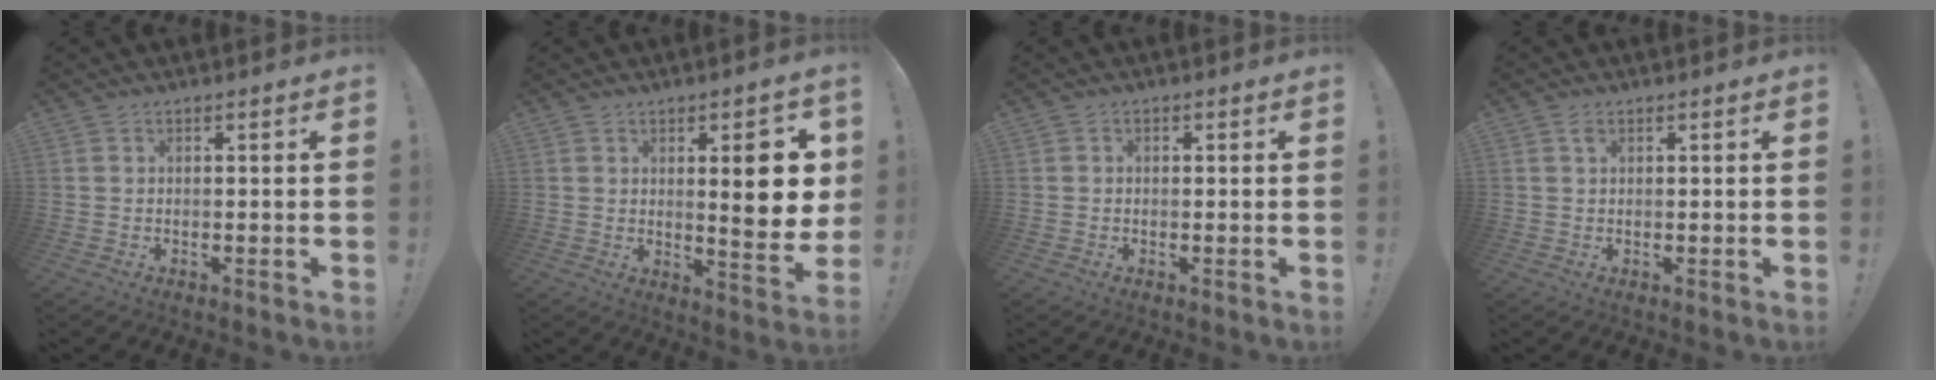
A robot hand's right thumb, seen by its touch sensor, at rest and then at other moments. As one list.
[{"total": 11.3, "force": [2.3, 3.2, 10.6], "torque": [-0.132, -0.011, 0.031]}, {"total": 0.8, "force": [-0.4, 0.7, 0.3], "torque": [-0.013, 0.007, -0.005]}, {"total": 1.2, "force": [0.7, 0.7, 0.7], "torque": [-0.009, -0.002, 0.011]}]